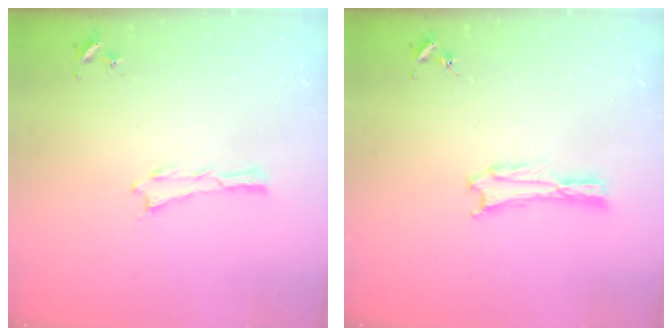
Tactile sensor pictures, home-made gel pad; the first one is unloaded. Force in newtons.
{"total": 0.0}